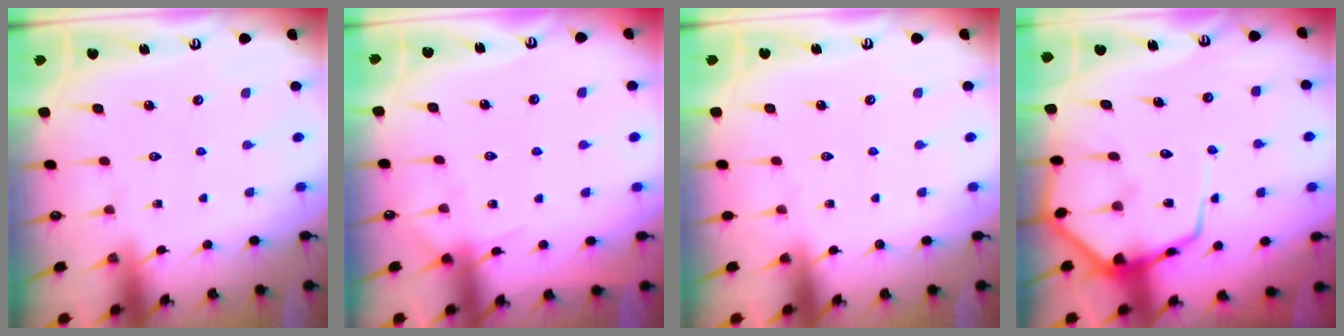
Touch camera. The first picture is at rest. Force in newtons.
{"total": 5.2, "press": 5.1, "slide": 0.7}
{"total": 0.0}
{"total": 11.3, "press": 11.2, "slide": 1.2}